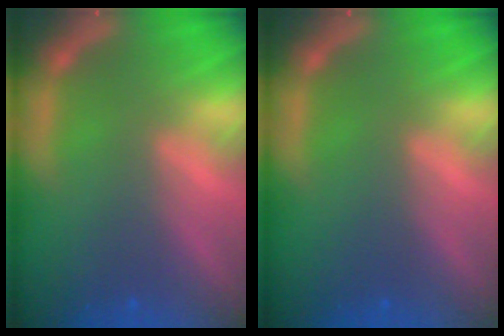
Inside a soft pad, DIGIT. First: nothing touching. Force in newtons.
{"total": 0.0}